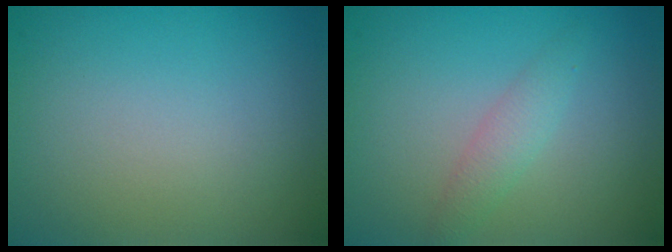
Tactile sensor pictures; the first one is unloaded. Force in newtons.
{"total": 1.7, "press": 1.7, "slide": 0.1}